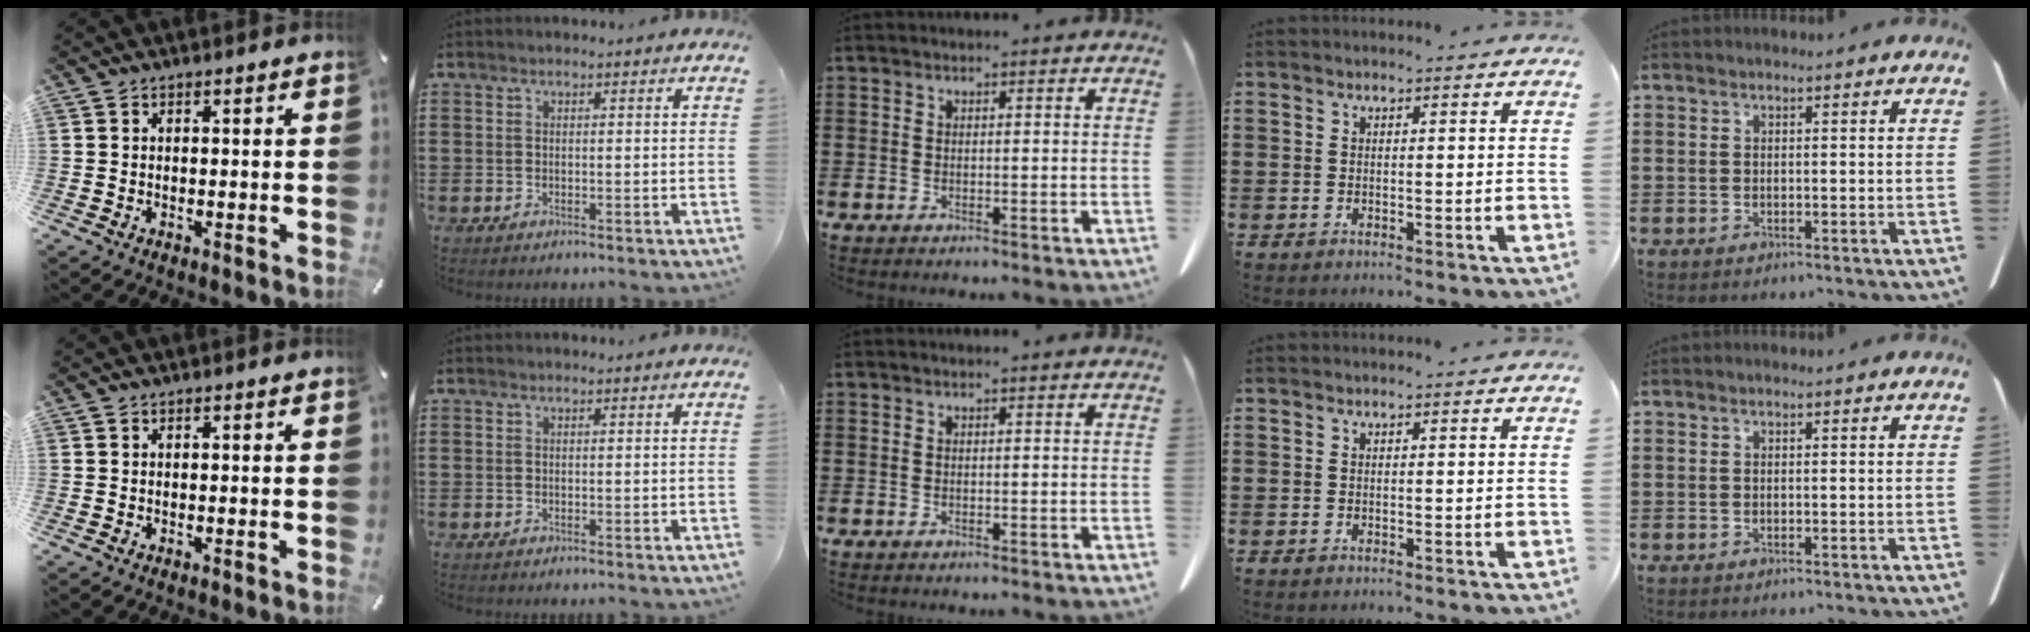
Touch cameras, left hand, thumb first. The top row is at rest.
{}